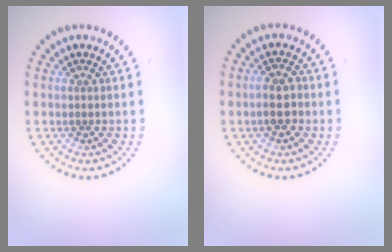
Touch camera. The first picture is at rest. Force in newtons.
{"total": 2.4, "press": 2.3, "slide": 0.6}